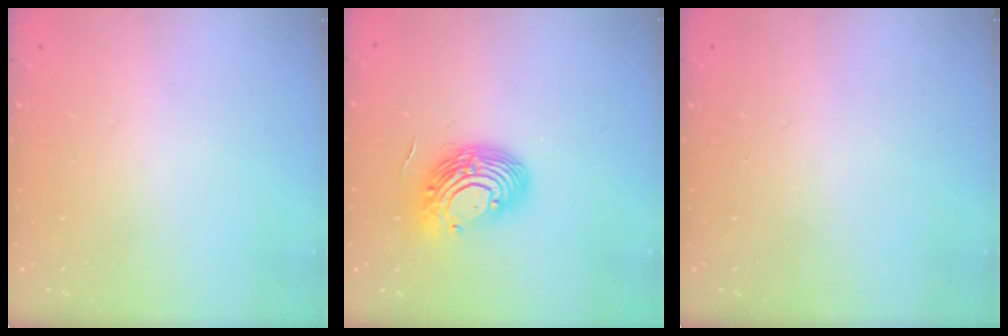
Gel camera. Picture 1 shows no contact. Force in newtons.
{"total": 12.8, "press": 12.6, "slide": 2.2}
{"total": 0.0}